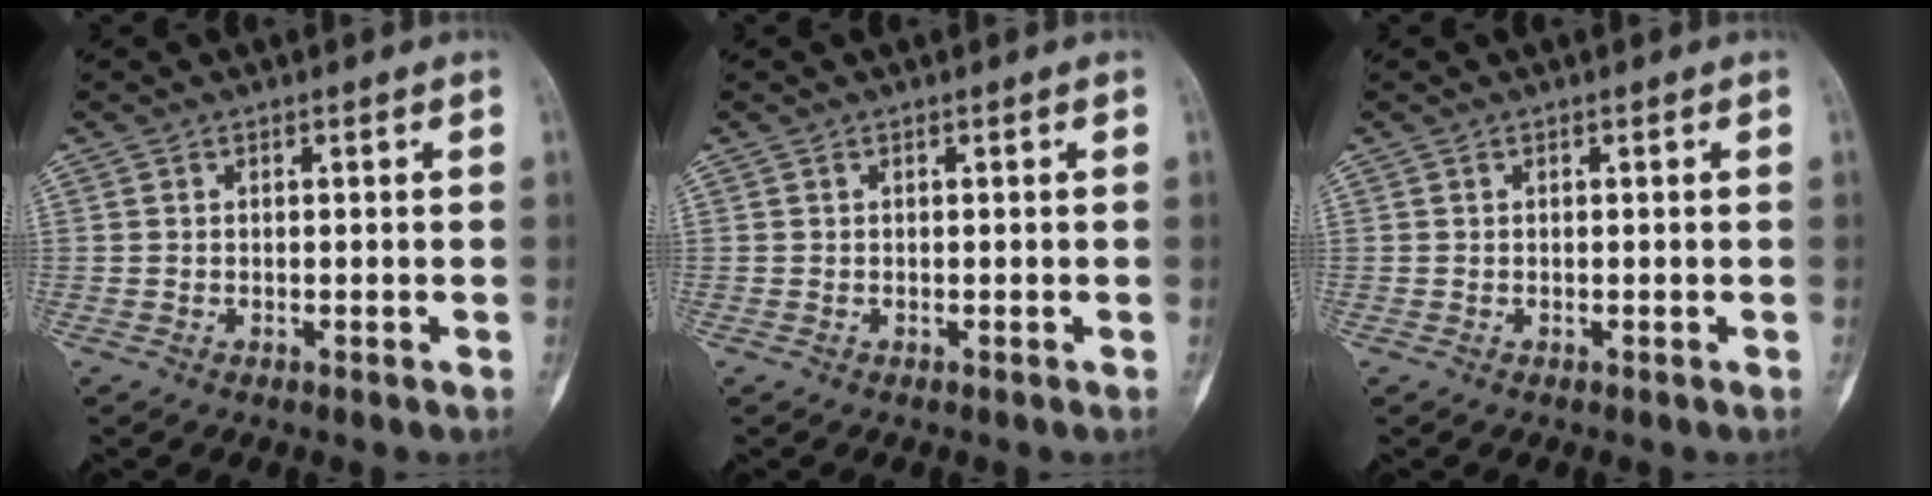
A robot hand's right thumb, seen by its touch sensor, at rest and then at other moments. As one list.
[{"total": 0.0}, {"total": 0.0}]